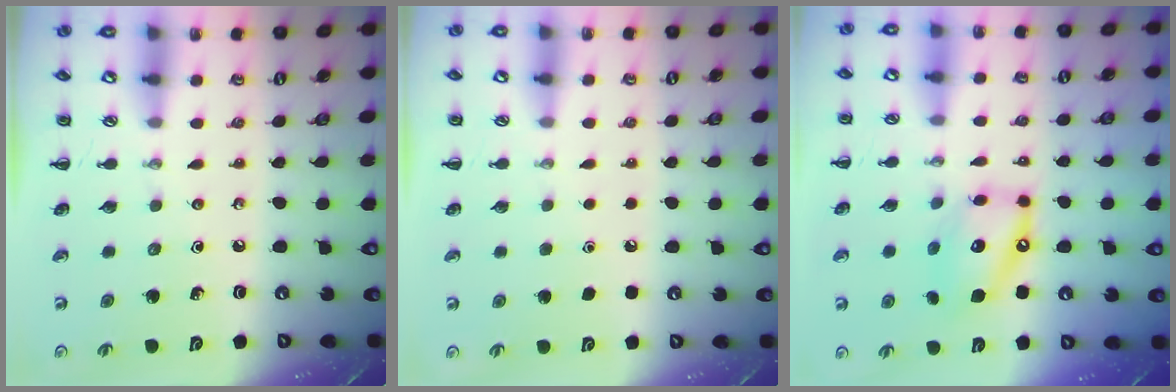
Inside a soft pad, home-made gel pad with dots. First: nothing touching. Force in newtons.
{"total": 1.6, "press": 1.6, "slide": 0.1}
{"total": 13.5, "press": 13.3, "slide": 2.5}